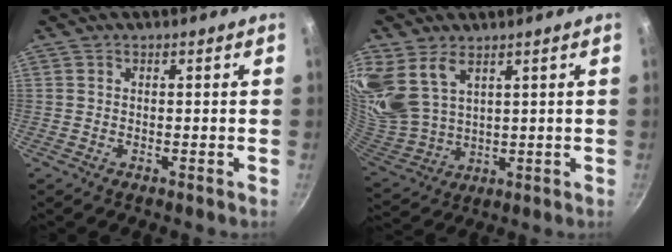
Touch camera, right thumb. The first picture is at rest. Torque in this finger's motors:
{"motor_torque": [0.50, 3.31, 1.58, 0.66, 0.64]}